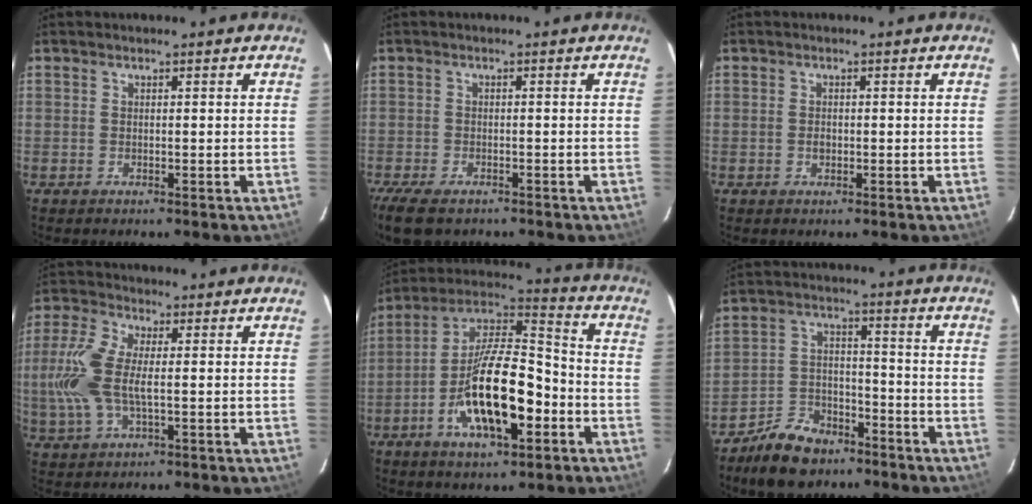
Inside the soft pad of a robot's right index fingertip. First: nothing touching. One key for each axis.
{"total": 7.7, "fx": -5.7, "fy": 3.3, "fz": 4.0, "tx": -0.108, "ty": -0.030, "tz": -0.106}
{"total": 1.4, "fx": -0.3, "fy": 1.1, "fz": 0.8, "tx": -0.013, "ty": 0.001, "tz": -0.005}
{"total": 10.8, "fx": -0.2, "fy": 4.7, "fz": 9.6, "tx": -0.221, "ty": 0.008, "tz": -0.005}
{"total": 18.6, "fx": -6.3, "fy": 6.9, "fz": 16.0, "tx": -0.300, "ty": 0.002, "tz": -0.116}
{"total": 11.0, "fx": -8.4, "fy": 5.8, "fz": 4.3, "tx": -0.102, "ty": 0.019, "tz": -0.136}